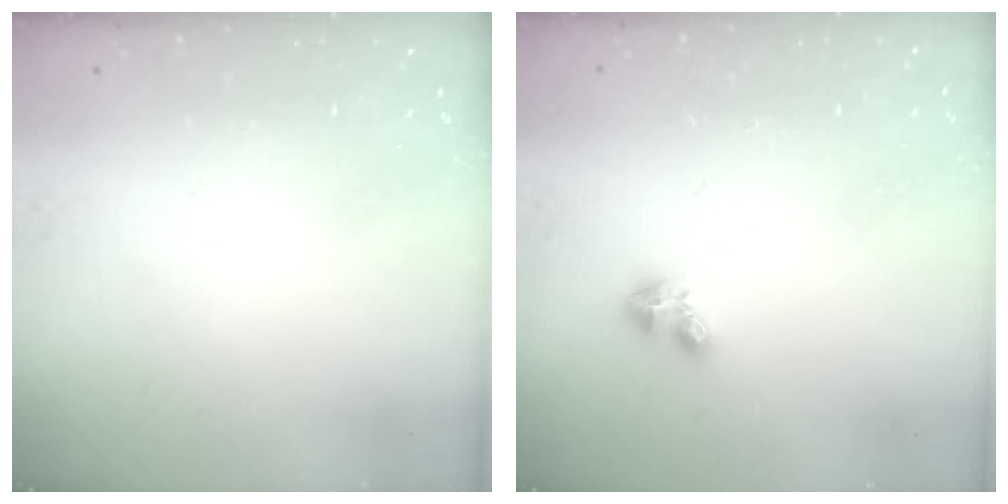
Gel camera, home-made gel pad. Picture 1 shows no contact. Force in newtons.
{"total": 2.3, "press": 2.2, "slide": 0.5}